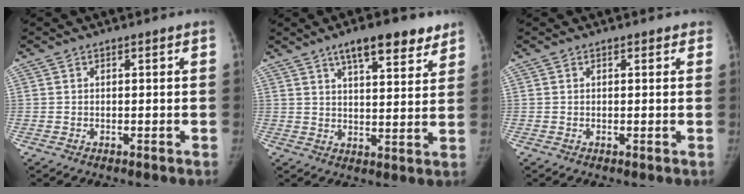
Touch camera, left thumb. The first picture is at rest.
{"total": 11.4, "force": [7.6, 3.9, 7.6], "torque": [-0.082, -0.032, 0.113]}
{"total": 1.0, "force": [0.7, 0.7, 0.2], "torque": [0.013, -0.001, 0.002]}